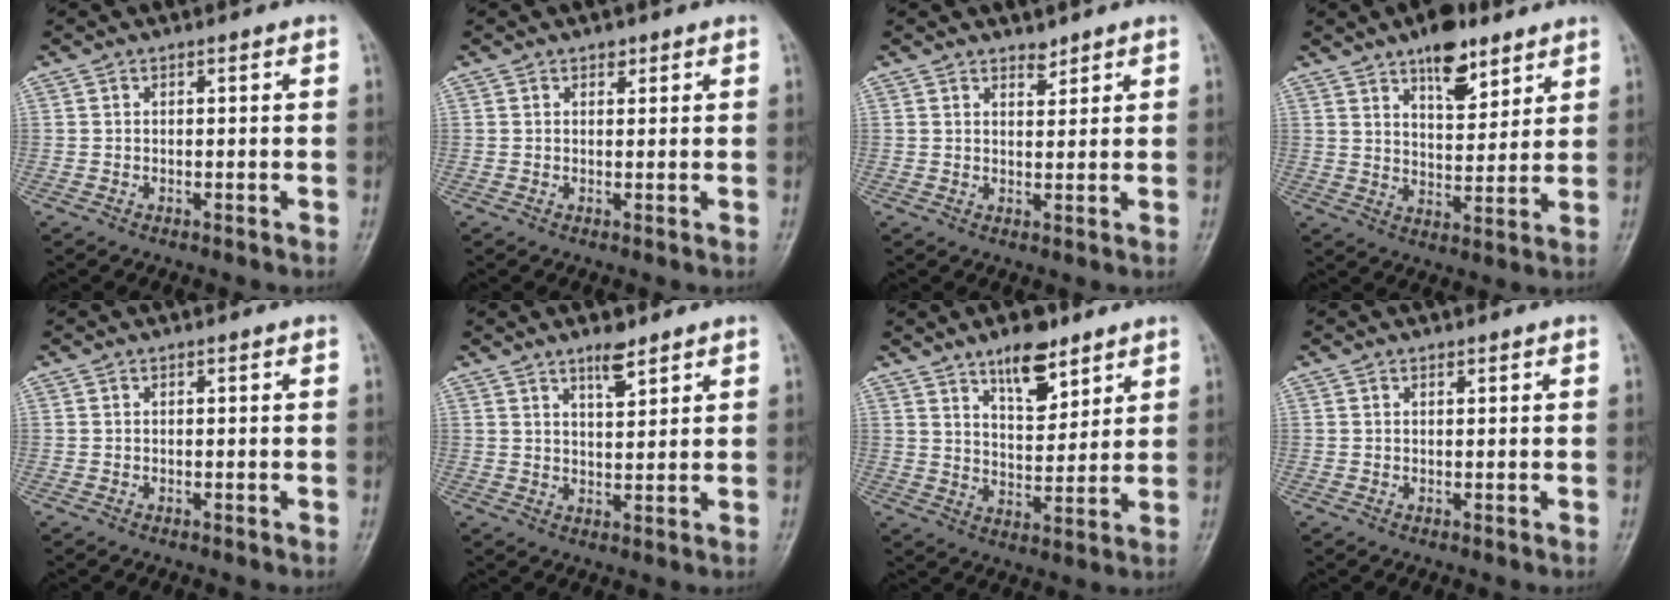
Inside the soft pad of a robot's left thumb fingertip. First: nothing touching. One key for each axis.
{"total": 1.2, "fx": 0.8, "fy": 0.8, "fz": 0.5, "tx": 0.001, "ty": -0.005, "tz": 0.010}
{"total": 2.0, "fx": 1.8, "fy": 0.9, "fz": 0.5, "tx": 0.005, "ty": -0.014, "tz": 0.027}
{"total": 10.1, "fx": 6.6, "fy": 4.6, "fz": 6.2, "tx": -0.069, "ty": -0.040, "tz": 0.105}
{"total": 0.0}
{"total": 4.4, "fx": 3.2, "fy": 1.3, "fz": 2.6, "tx": -0.032, "ty": -0.025, "tz": 0.054}
{"total": 9.4, "fx": 6.3, "fy": 4.0, "fz": 5.7, "tx": -0.065, "ty": -0.044, "tz": 0.106}
{"total": 0.6, "fx": 0.4, "fy": 0.3, "fz": 0.3, "tx": -0.005, "ty": -0.003, "tz": 0.006}